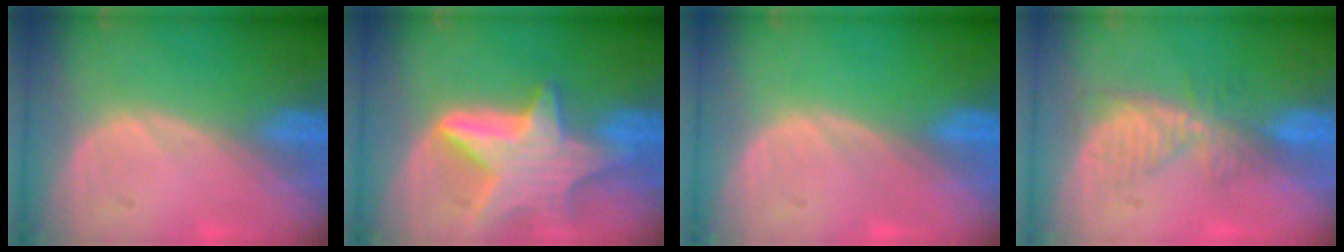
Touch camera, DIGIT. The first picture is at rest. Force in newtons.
{"total": 9.0, "press": 9.0, "slide": 0.7}
{"total": 0.0}
{"total": 5.3, "press": 5.0, "slide": 1.8}